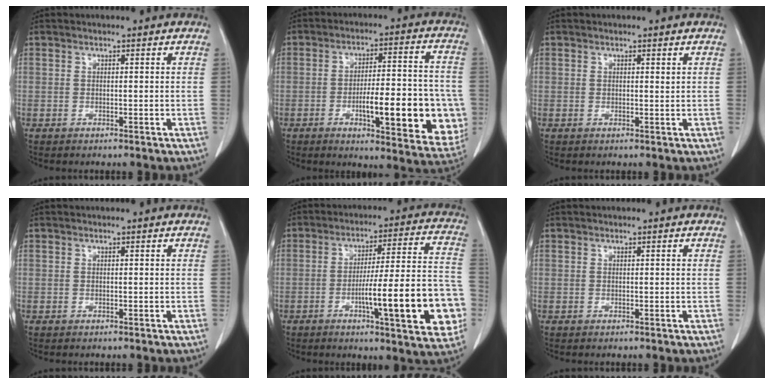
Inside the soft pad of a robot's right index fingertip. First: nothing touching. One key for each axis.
{"total": 17.3, "fx": -4.3, "fy": 4.0, "fz": 16.3, "tx": -0.179, "ty": 0.013, "tz": -0.048}
{"total": 0.5, "fx": 0.3, "fy": 0.1, "fz": 0.4, "tx": -0.007, "ty": -0.003, "tz": 0.005}
{"total": 0.0}
{"total": 18.3, "fx": -5.2, "fy": 2.3, "fz": 17.4, "tx": -0.204, "ty": 0.020, "tz": -0.066}
{"total": 0.0}